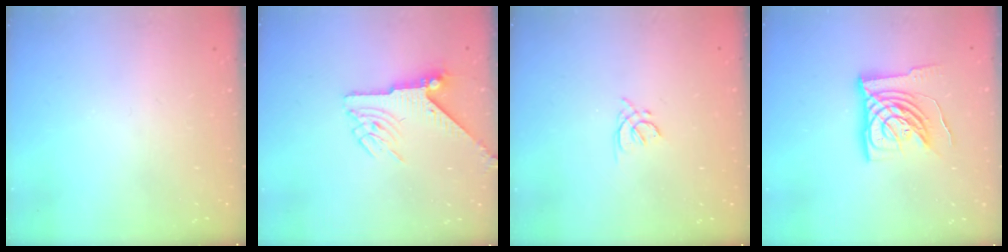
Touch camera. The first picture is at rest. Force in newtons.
{"total": 6.7, "press": 6.7, "slide": 0.2}
{"total": 1.8, "press": 1.7, "slide": 0.5}
{"total": 13.2, "press": 13.1, "slide": 1.6}